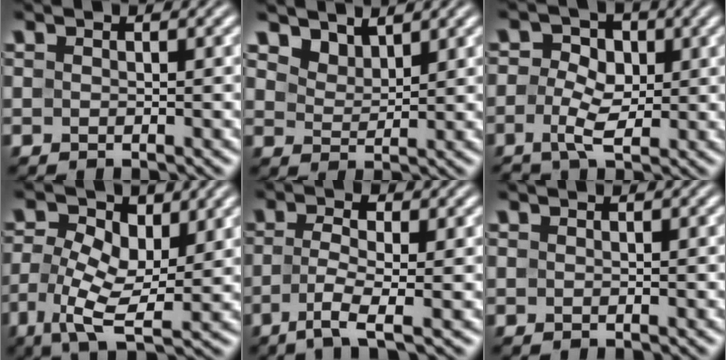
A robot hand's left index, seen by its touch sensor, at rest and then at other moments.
{"total": 3.0, "force": [2.5, 1.3, 0.9], "torque": [-0.033, -0.016, 0.062]}
{"total": 3.9, "force": [-0.3, 2.8, 2.7], "torque": [-0.048, 0.003, -0.008]}
{"total": 6.2, "force": [0.0, 3.4, 5.2], "torque": [-0.108, 0.002, -0.005]}
{"total": 3.6, "force": [-1.4, 0.6, 3.2], "torque": [-0.069, 0.001, -0.031]}
{"total": 0.0}